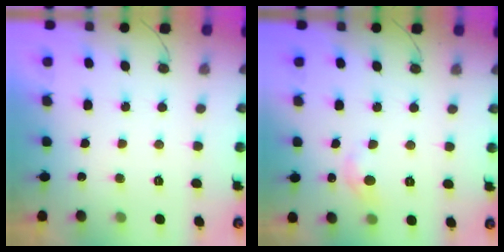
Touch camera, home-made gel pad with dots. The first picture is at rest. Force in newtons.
{"total": 6.6, "press": 6.6, "slide": 0.9}